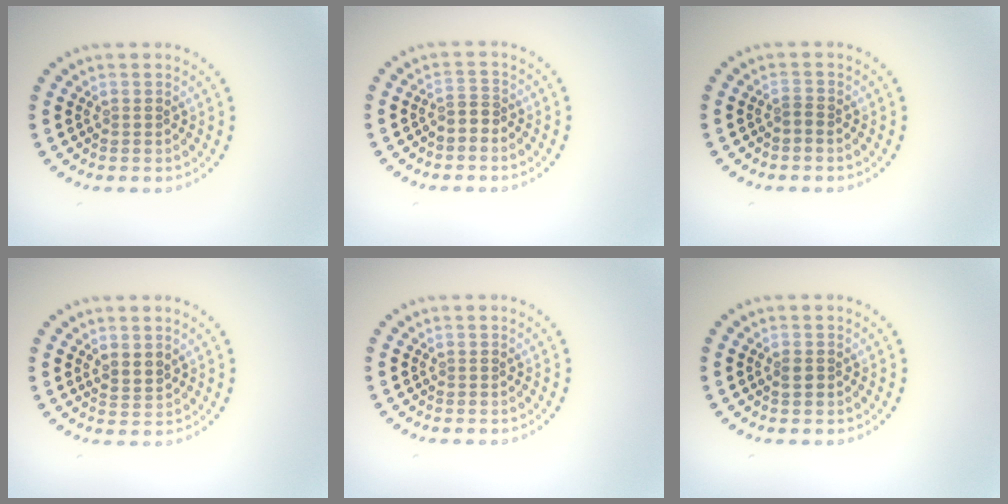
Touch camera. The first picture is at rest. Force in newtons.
{"total": 1.6, "press": 1.3, "slide": 0.9}
{"total": 0.6, "press": 0.3, "slide": 0.5}
{"total": 1.7, "press": 1.3, "slide": 1.0}
{"total": 0.0}
{"total": 1.0, "press": 0.9, "slide": 0.3}